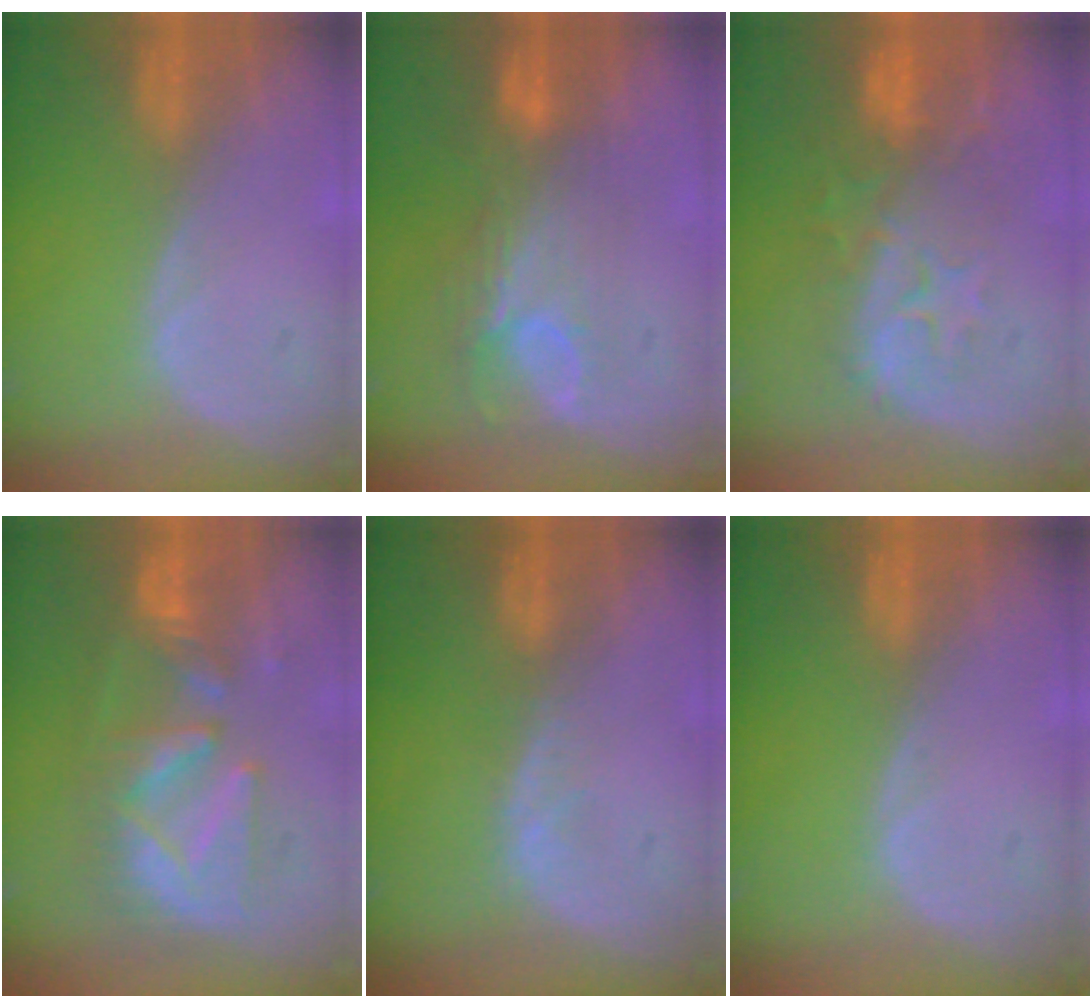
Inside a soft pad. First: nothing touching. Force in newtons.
{"total": 7.9, "press": 7.0, "slide": 3.7}
{"total": 10.1, "press": 8.7, "slide": 5.1}
{"total": 9.2, "press": 9.2, "slide": 0.3}
{"total": 1.5, "press": 1.5, "slide": 0.2}
{"total": 0.0}